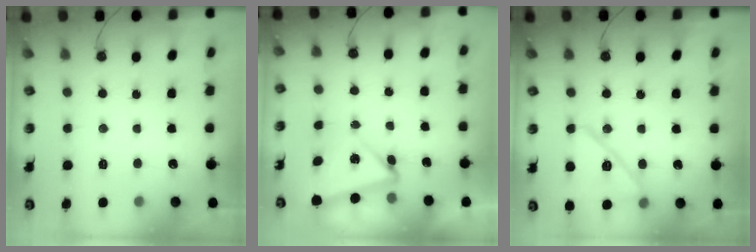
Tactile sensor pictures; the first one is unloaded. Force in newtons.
{"total": 5.6, "press": 5.5, "slide": 0.6}
{"total": 13.3, "press": 13.3, "slide": 0.5}